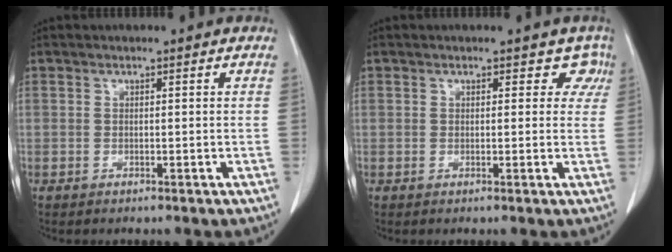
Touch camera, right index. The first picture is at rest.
{"total": 3.4, "force": [1.6, 2.2, 1.9], "torque": [-0.005, 0.015, 0.010]}